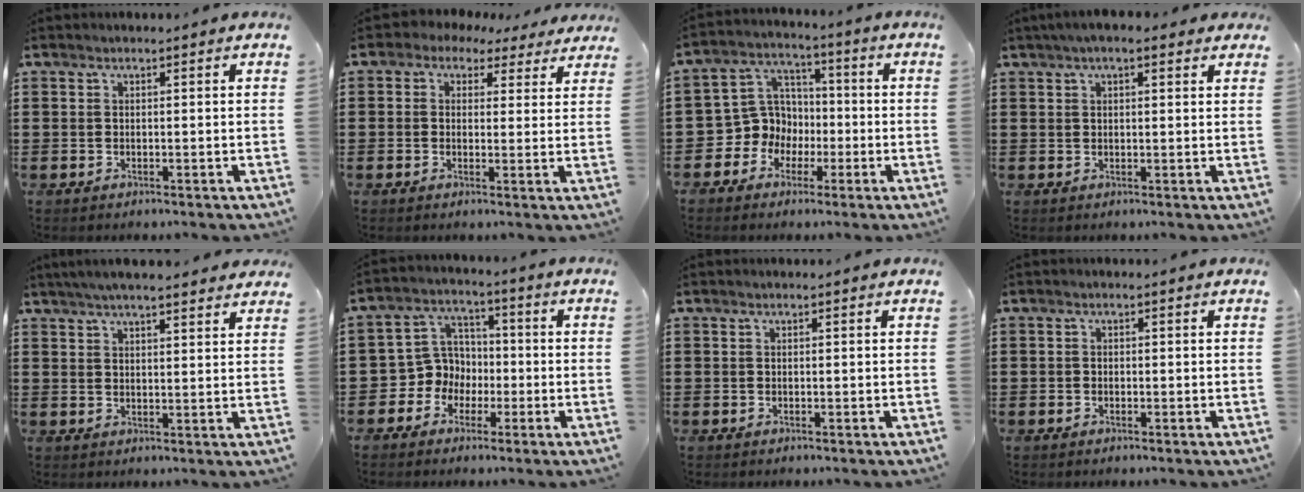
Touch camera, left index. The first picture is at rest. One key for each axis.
{"total": 2.3, "fx": 1.4, "fy": 1.6, "fz": 0.7, "tx": -0.026, "ty": 0.000, "tz": 0.023}
{"total": 8.0, "fx": -1.5, "fy": 7.7, "fz": 1.5, "tx": -0.083, "ty": 0.001, "tz": -0.031}
{"total": 2.9, "fx": 1.8, "fy": 0.8, "fz": 2.1, "tx": -0.044, "ty": 0.007, "tz": 0.032}
{"total": 4.4, "fx": 4.0, "fy": 0.3, "fz": 1.9, "tx": -0.046, "ty": -0.004, "tz": 0.073}
{"total": 6.6, "fx": -1.4, "fy": 6.3, "fz": 1.3, "tx": -0.065, "ty": 0.004, "tz": -0.030}
{"total": 0.0}
{"total": 0.7, "fx": -0.4, "fy": 0.5, "fz": 0.2, "tx": -0.004, "ty": 0.000, "tz": -0.009}